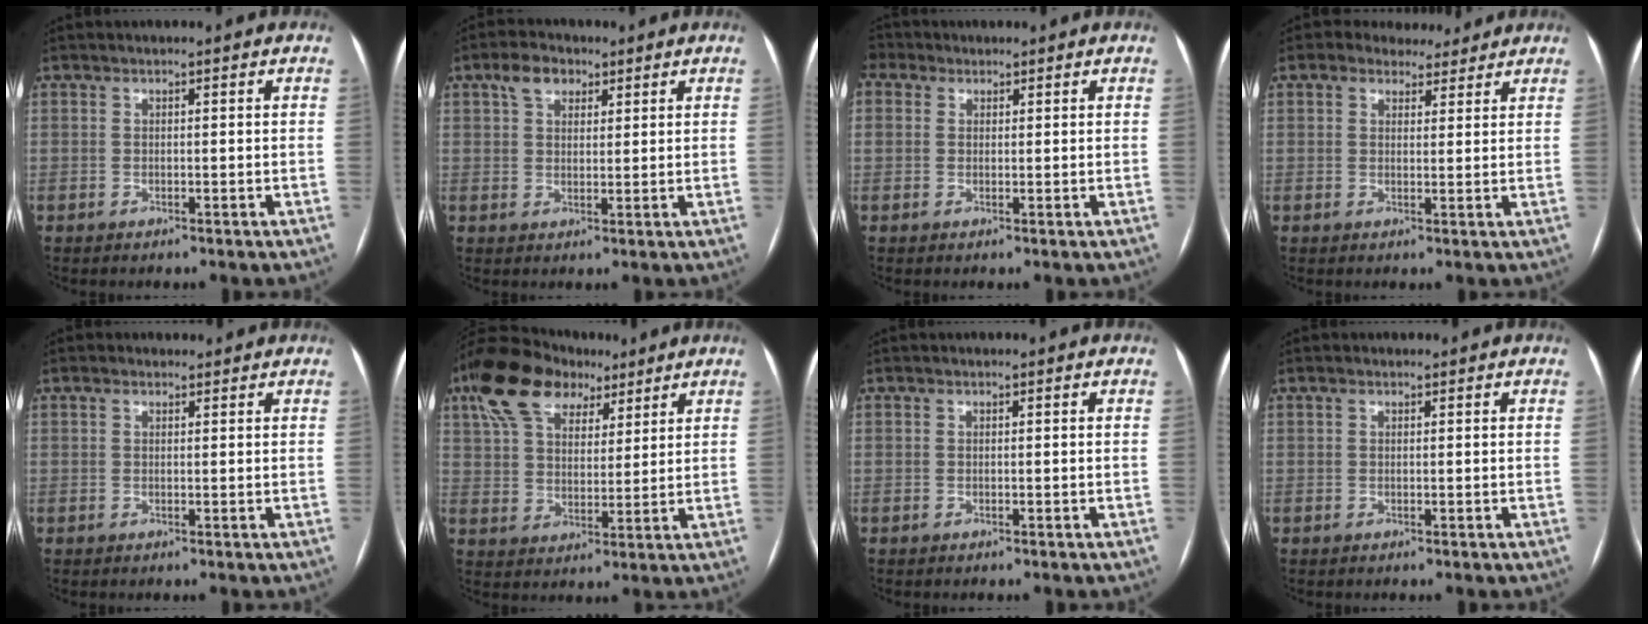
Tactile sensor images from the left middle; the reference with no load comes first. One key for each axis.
{"total": 4.5, "fx": 2.6, "fy": 2.8, "fz": 2.3, "tx": -0.048, "ty": 0.019, "tz": 0.048}
{"total": 3.3, "fx": 1.7, "fy": 2.7, "fz": 1.1, "tx": -0.042, "ty": 0.020, "tz": 0.038}
{"total": 5.5, "fx": 4.6, "fy": 2.9, "fz": 0.8, "tx": -0.008, "ty": 0.014, "tz": 0.058}
{"total": 1.8, "fx": 1.4, "fy": 1.0, "fz": 0.5, "tx": -0.015, "ty": 0.022, "tz": 0.021}
{"total": 13.4, "fx": 8.5, "fy": 7.3, "fz": 7.4, "tx": -0.149, "ty": 0.046, "tz": 0.155}
{"total": 0.0}
{"total": 0.6, "fx": 0.4, "fy": 0.3, "fz": 0.2, "tx": -0.014, "ty": 0.010, "tz": 0.008}